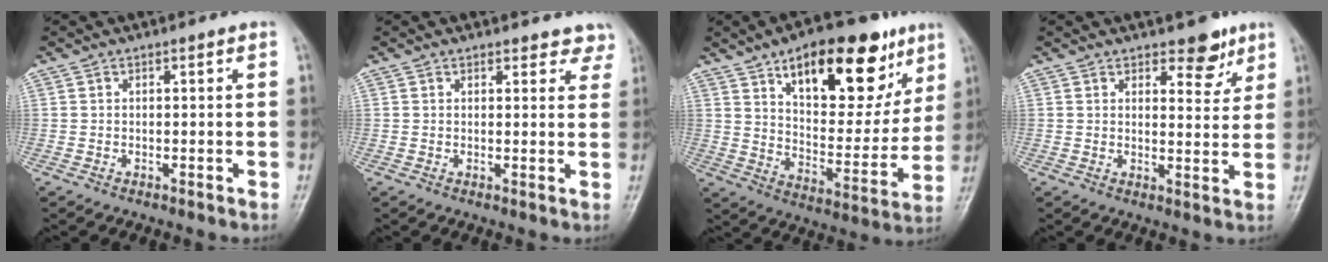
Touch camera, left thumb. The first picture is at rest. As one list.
[{"total": 4.4, "force": [4.0, 1.9, 0.2], "torque": [0.038, -0.020, 0.023]}, {"total": 23.8, "force": [12.6, 10.8, 17.0], "torque": [-0.200, -0.036, 0.197]}, {"total": 5.8, "force": [3.9, 2.9, 3.0], "torque": [-0.010, -0.024, 0.053]}]